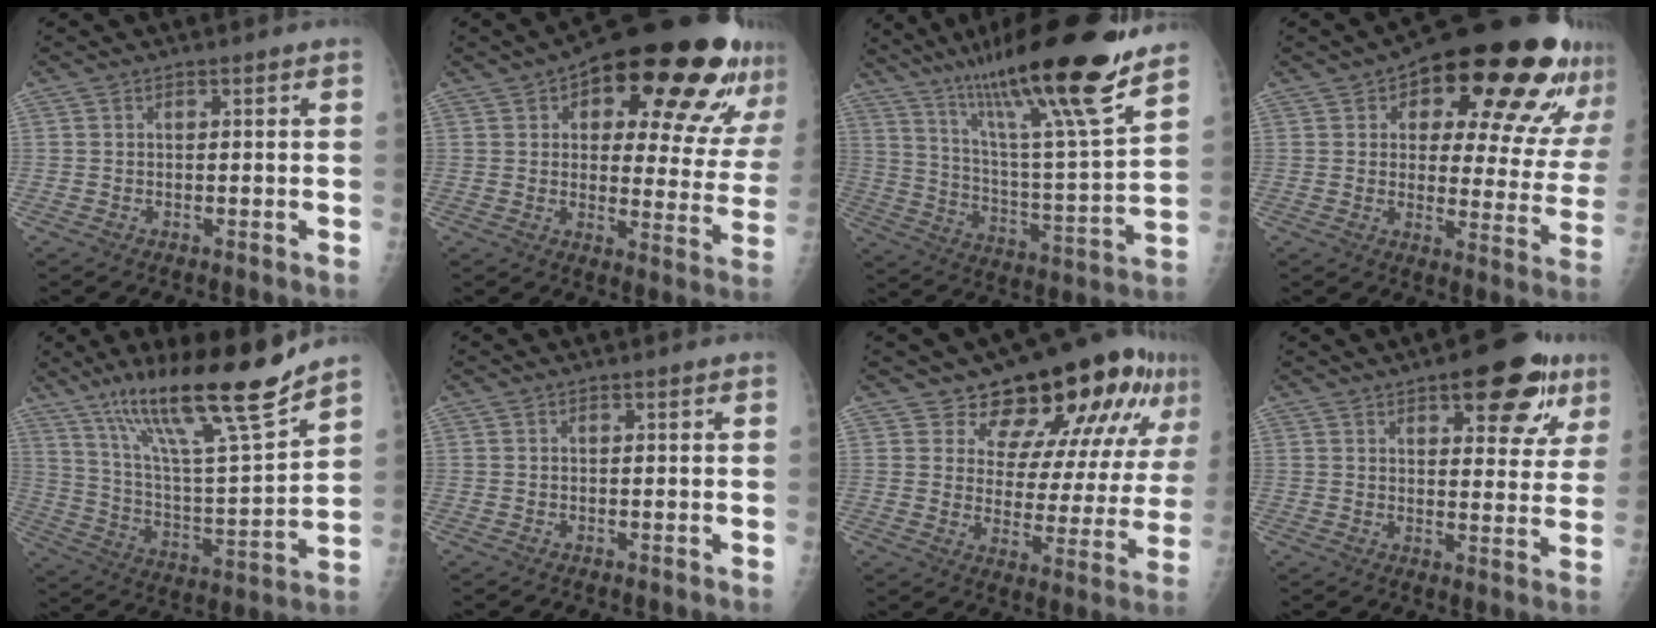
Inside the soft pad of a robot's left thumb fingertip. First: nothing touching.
{"total": 26.1, "force": [14.6, 10.2, 19.0], "torque": [-0.220, -0.026, 0.197]}
{"total": 25.4, "force": [18.0, 2.0, 17.9], "torque": [-0.277, -0.063, 0.300]}
{"total": 25.4, "force": [14.7, 10.6, 17.8], "torque": [-0.199, -0.037, 0.195]}
{"total": 22.0, "force": [15.5, 2.5, 15.5], "torque": [-0.242, -0.070, 0.274]}
{"total": 0.0}
{"total": 18.4, "force": [11.7, 8.3, 11.6], "torque": [-0.113, -0.062, 0.154]}
{"total": 11.7, "force": [6.5, 5.4, 8.1], "torque": [-0.052, -0.023, 0.080]}